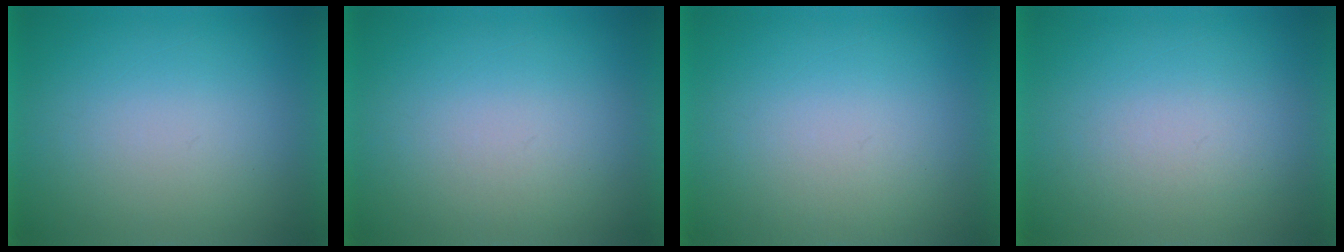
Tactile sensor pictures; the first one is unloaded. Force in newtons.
{"total": 1.2}
{"total": 1.1}
{"total": 1.4}